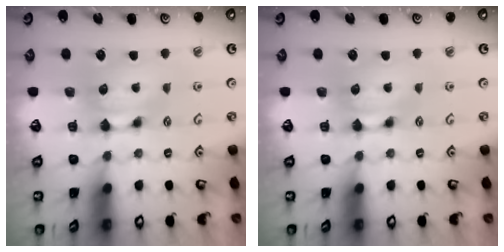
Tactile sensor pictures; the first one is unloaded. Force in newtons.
{"total": 0.0}